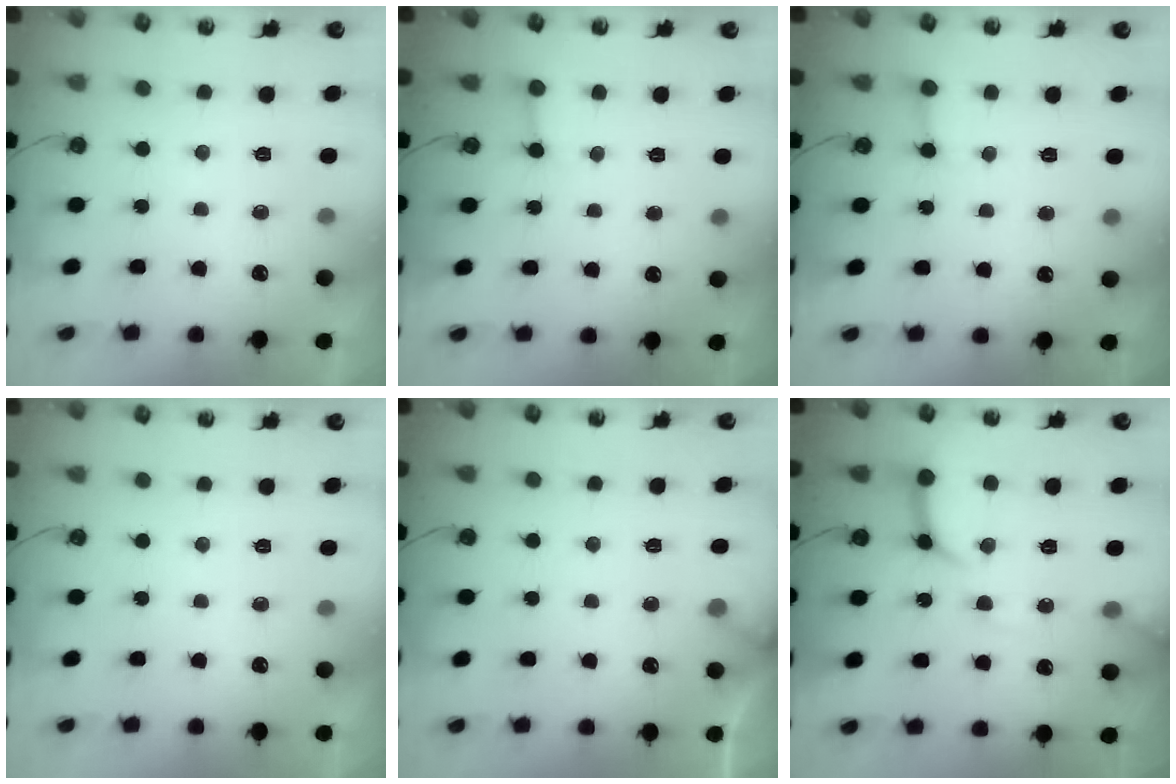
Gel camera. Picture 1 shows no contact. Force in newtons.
{"total": 2.9, "press": 2.9, "slide": 0.3}
{"total": 2.8, "press": 2.8, "slide": 0.5}
{"total": 0.0}
{"total": 3.2, "press": 3.2, "slide": 0.2}
{"total": 12.8, "press": 12.7, "slide": 1.2}